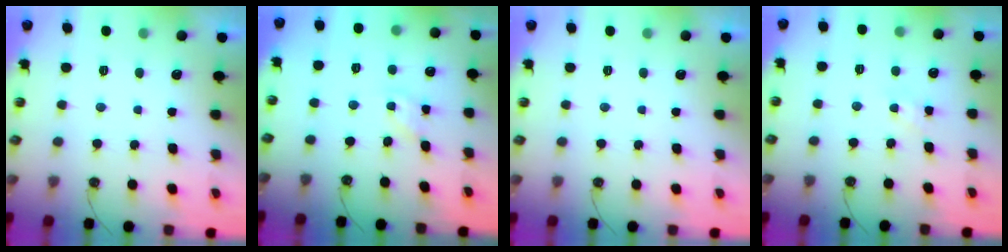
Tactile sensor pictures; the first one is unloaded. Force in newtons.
{"total": 3.0, "press": 3.0, "slide": 0.4}
{"total": 0.0}
{"total": 7.0, "press": 6.9, "slide": 0.8}